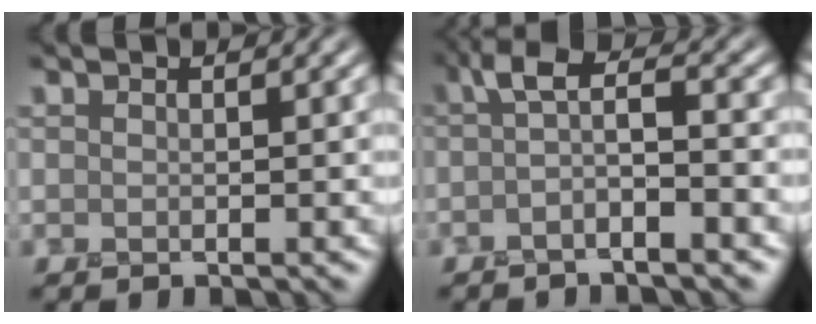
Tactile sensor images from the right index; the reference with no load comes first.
{"total": 3.6, "force": [-1.0, 0.8, 3.3], "torque": [-0.059, 0.010, -0.027]}